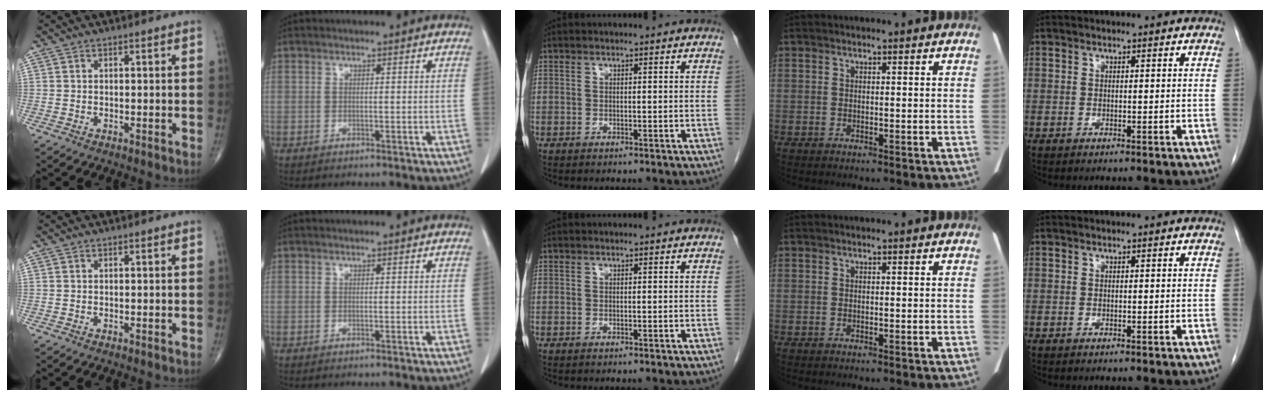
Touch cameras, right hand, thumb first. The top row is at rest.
{}